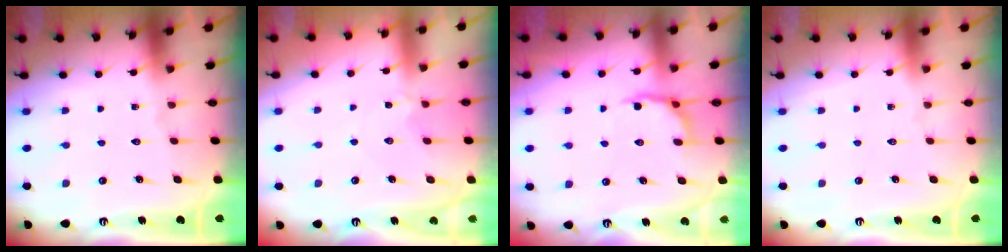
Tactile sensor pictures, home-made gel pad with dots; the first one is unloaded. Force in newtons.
{"total": 3.3, "press": 3.3, "slide": 0.5}
{"total": 4.3, "press": 3.6, "slide": 2.3}
{"total": 0.0}